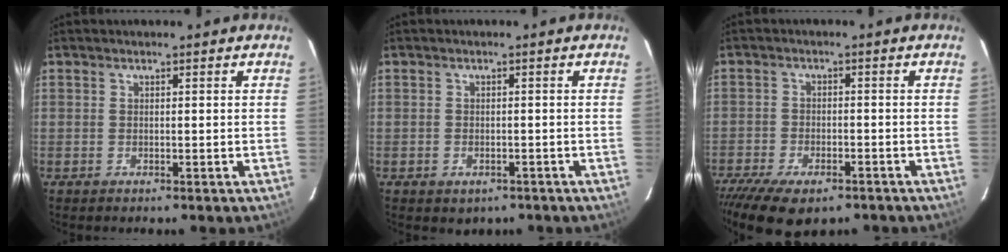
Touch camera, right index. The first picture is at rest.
{"total": 2.7, "force": [-1.3, 2.2, 1.0], "torque": [-0.024, -0.002, -0.008]}
{"total": 13.3, "force": [-9.7, 5.6, 7.1], "torque": [-0.165, -0.038, -0.155]}